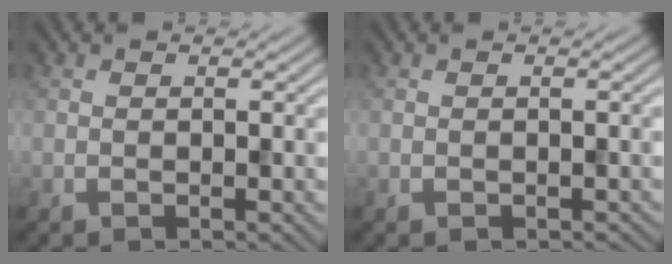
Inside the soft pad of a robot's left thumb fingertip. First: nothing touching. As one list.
[{"total": 0.0}]